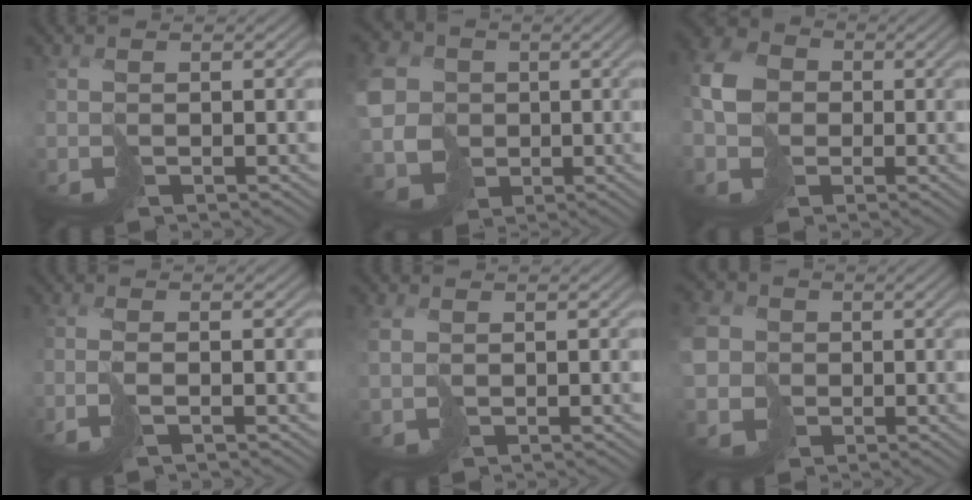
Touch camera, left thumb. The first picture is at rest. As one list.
[{"total": 9.4, "force": [0.8, 8.4, 4.2], "torque": [-0.127, -0.001, 0.012]}, {"total": 7.5, "force": [-0.9, 6.3, 3.9], "torque": [-0.113, -0.005, -0.026]}, {"total": 2.4, "force": [-1.2, 0.6, 1.9], "torque": [-0.044, -0.002, -0.031]}, {"total": 1.7, "force": [0.7, 1.4, 0.6], "torque": [-0.030, -0.001, 0.020]}, {"total": 6.8, "force": [-0.1, 6.3, 2.5], "torque": [-0.097, -0.007, -0.002]}]